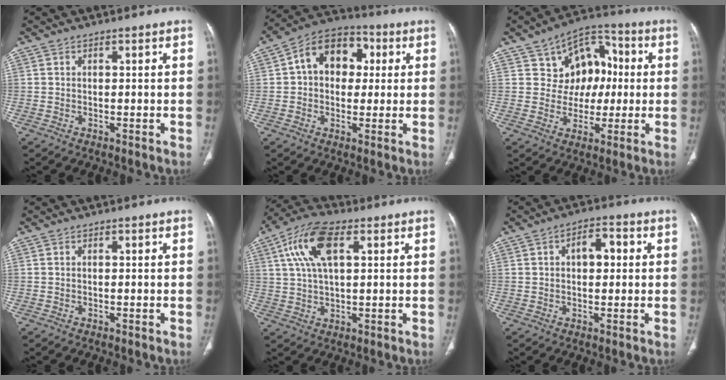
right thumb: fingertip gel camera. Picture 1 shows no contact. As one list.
[{"total": 12.2, "force": [2.3, 9.1, 7.9], "torque": [-0.084, 0.019, 0.025]}, {"total": 11.6, "force": [1.9, 9.7, 6.1], "torque": [-0.025, 0.018, 0.027]}, {"total": 0.0}, {"total": 11.6, "force": [4.1, 5.3, 9.5], "torque": [-0.193, 0.014, 0.075]}, {"total": 5.7, "force": [1.2, 3.2, 4.6], "torque": [-0.059, 0.013, 0.013]}]